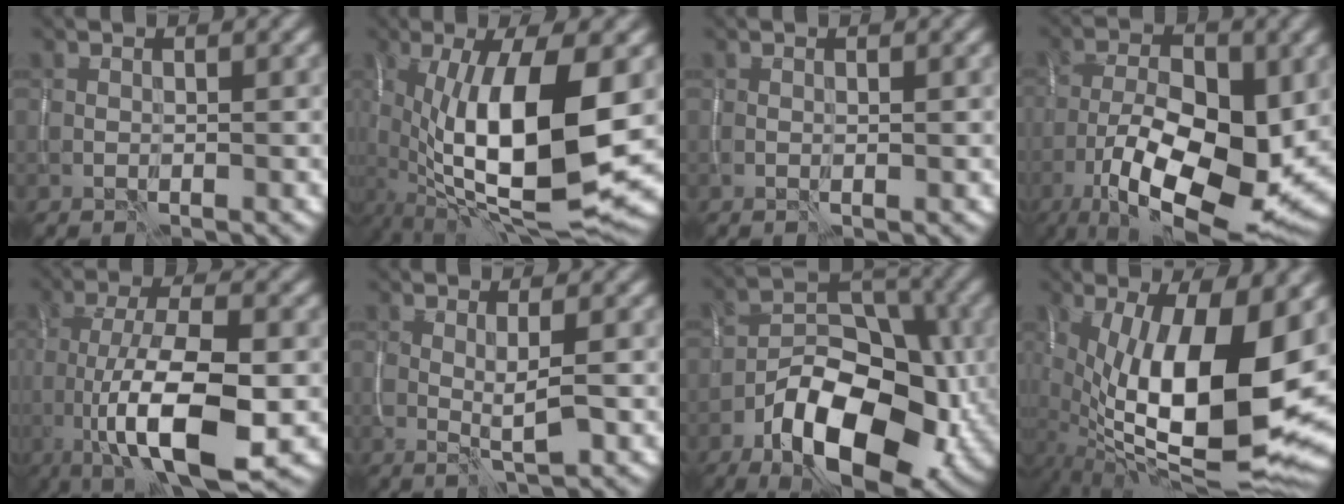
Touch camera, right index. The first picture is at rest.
{"total": 14.1, "force": [-0.6, 4.6, 13.3], "torque": [-0.227, -0.011, -0.009]}
{"total": 0.0}
{"total": 13.8, "force": [-4.6, 5.9, 11.6], "torque": [-0.195, -0.010, -0.079]}
{"total": 11.1, "force": [-2.7, 3.6, 10.2], "torque": [-0.173, -0.006, -0.046]}
{"total": 2.1, "force": [0.1, 0.3, 2.1], "torque": [-0.037, -0.010, 0.006]}
{"total": 11.9, "force": [-5.5, 6.1, 8.6], "torque": [-0.141, -0.008, -0.093]}
{"total": 16.4, "force": [-0.5, 6.3, 15.1], "torque": [-0.245, -0.010, 0.001]}